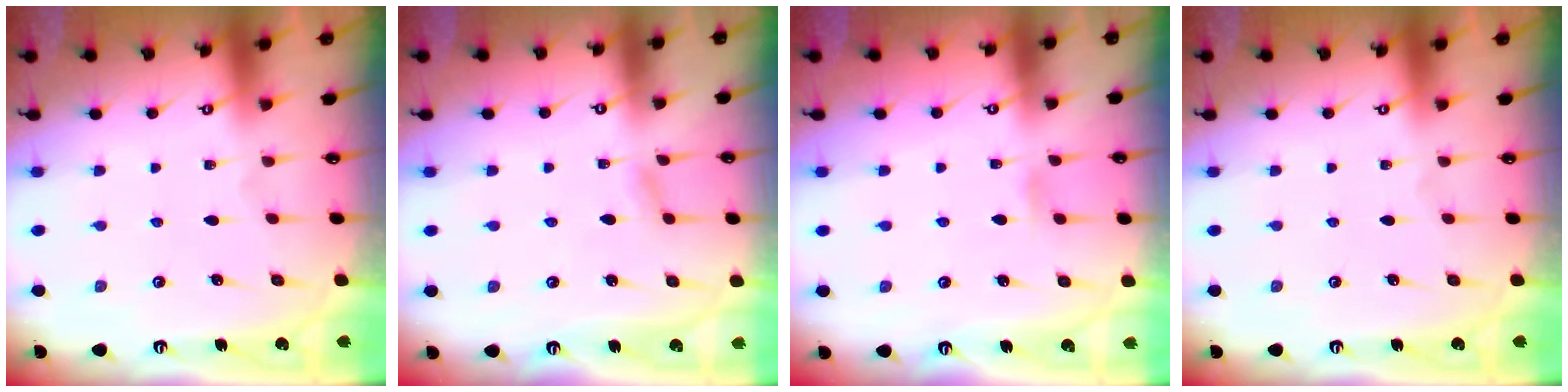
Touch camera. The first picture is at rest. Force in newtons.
{"total": 3.8, "press": 3.8, "slide": 0.3}
{"total": 3.8, "press": 3.8, "slide": 0.5}
{"total": 0.0}